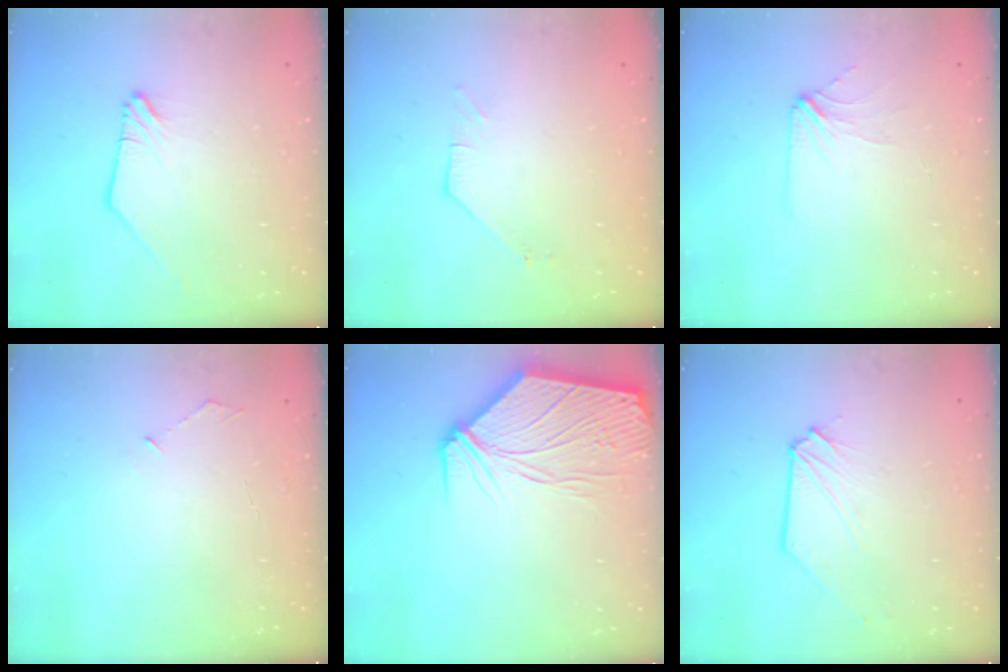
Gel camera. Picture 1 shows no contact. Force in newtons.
{"total": 1.3, "press": 1.3, "slide": 0.2}
{"total": 2.8, "press": 2.8, "slide": 0.4}
{"total": 4.0, "press": 4.0, "slide": 0.5}
{"total": 13.1, "press": 12.9, "slide": 2.5}
{"total": 1.0, "press": 1.0, "slide": 0.1}